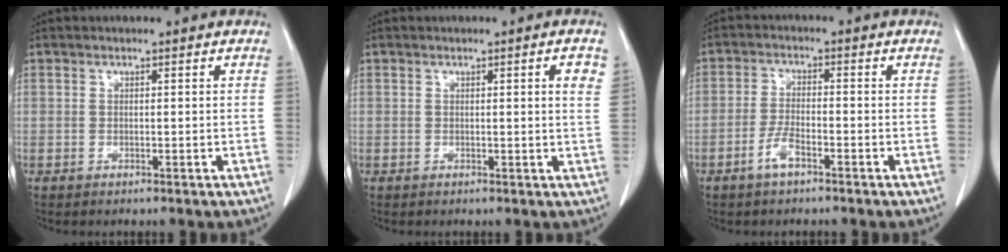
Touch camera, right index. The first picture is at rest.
{"total": 3.0, "force": [1.1, 0.1, 2.7], "torque": [-0.027, -0.001, 0.011]}
{"total": 3.6, "force": [-2.2, 0.9, 2.7], "torque": [-0.054, 0.002, -0.046]}